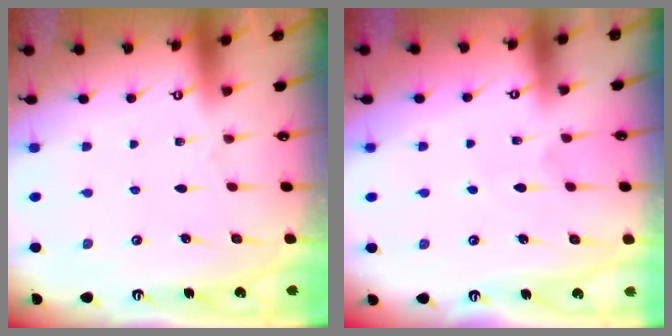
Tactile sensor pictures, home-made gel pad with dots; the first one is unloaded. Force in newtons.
{"total": 3.7, "press": 3.7, "slide": 0.4}